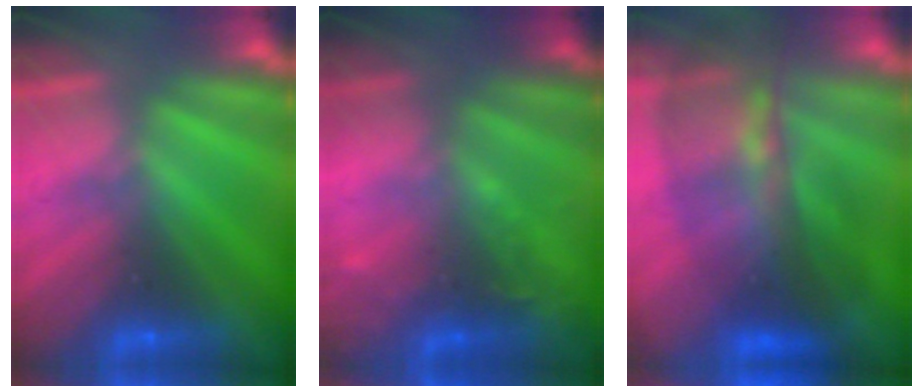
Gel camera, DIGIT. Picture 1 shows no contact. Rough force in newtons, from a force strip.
{"total": 2.2}
{"total": 7.6}